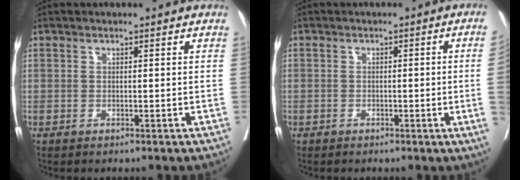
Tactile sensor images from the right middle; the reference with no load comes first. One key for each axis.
{"total": 4.0, "fx": -0.7, "fy": -0.8, "fz": 3.8, "tx": -0.051, "ty": 0.001, "tz": -0.009}